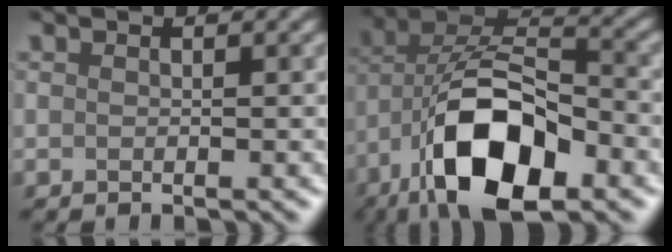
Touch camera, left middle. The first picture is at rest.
{"total": 11.9, "force": [-5.4, 6.0, 8.7], "torque": [-0.172, 0.001, -0.092]}